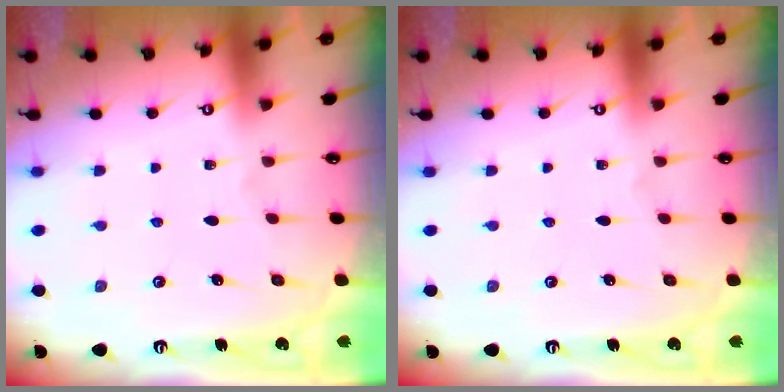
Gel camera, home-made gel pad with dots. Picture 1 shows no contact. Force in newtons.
{"total": 0.0}